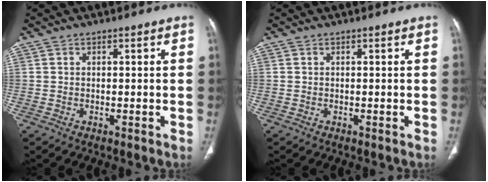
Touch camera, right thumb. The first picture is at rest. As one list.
[{"total": 0.0}]